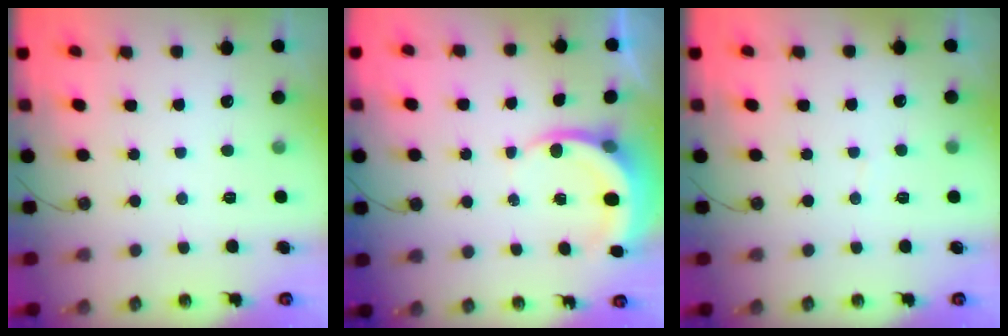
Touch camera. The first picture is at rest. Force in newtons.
{"total": 5.0, "press": 5.0, "slide": 0.6}
{"total": 2.0, "press": 2.0, "slide": 0.1}